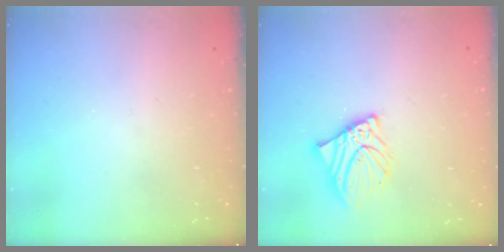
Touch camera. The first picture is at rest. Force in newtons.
{"total": 9.6, "press": 9.4, "slide": 1.8}